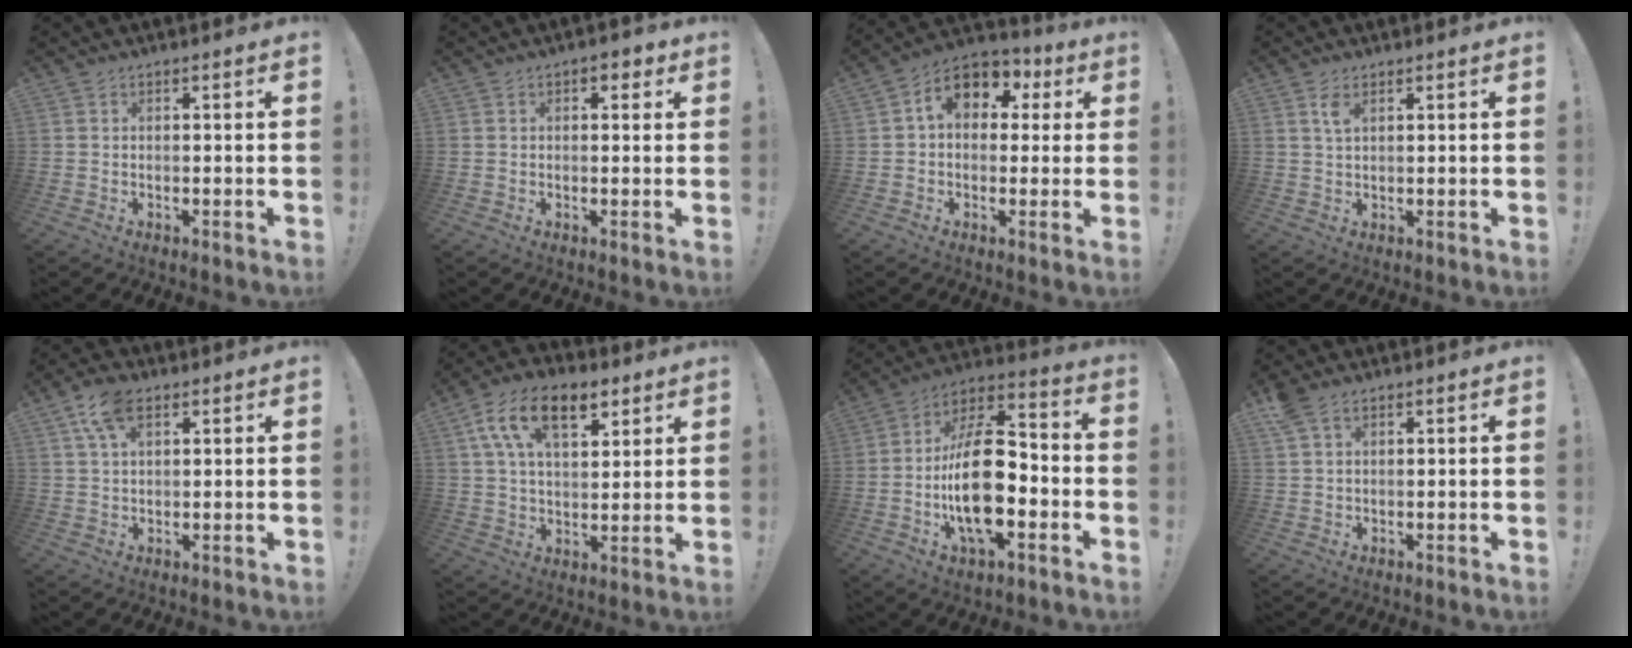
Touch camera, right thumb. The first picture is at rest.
{"total": 2.8, "force": [0.8, 1.9, 1.9], "torque": [-0.015, 0.001, 0.010]}
{"total": 11.0, "force": [2.9, 8.1, 6.9], "torque": [-0.101, 0.004, 0.058]}
{"total": 3.2, "force": [1.5, 1.3, 2.5], "torque": [-0.040, -0.005, 0.024]}
{"total": 8.1, "force": [4.0, 4.0, 5.8], "torque": [-0.102, -0.003, 0.077]}
{"total": 16.2, "force": [7.9, 8.6, 11.2], "torque": [-0.181, -0.018, 0.141]}
{"total": 21.0, "force": [-4.5, 10.4, 17.7], "torque": [-0.325, 0.017, -0.074]}
{"total": 4.1, "force": [2.4, 2.3, 2.4], "torque": [-0.054, -0.002, 0.049]}